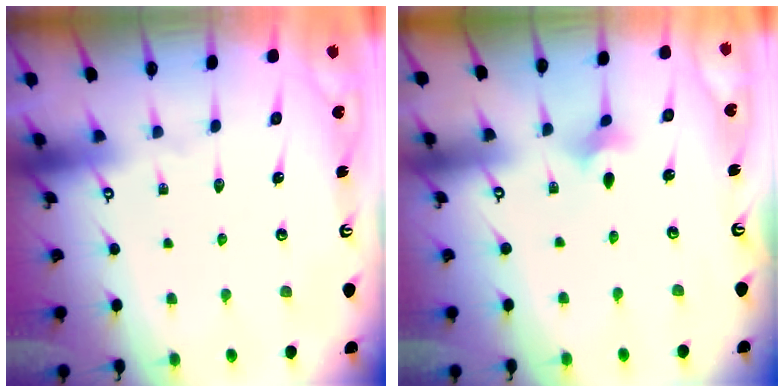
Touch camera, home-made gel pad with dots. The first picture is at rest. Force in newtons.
{"total": 2.0, "press": 2.0, "slide": 0.4}